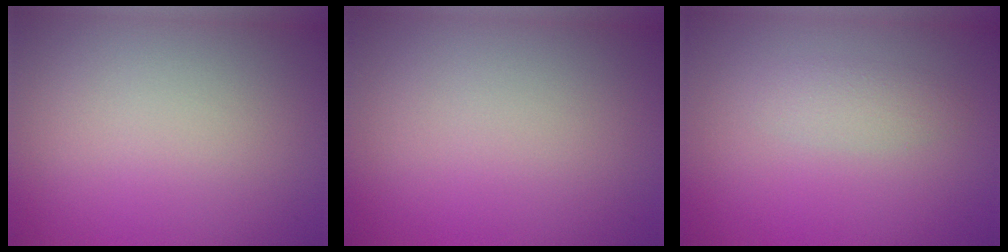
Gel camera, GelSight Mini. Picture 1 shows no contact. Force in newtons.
{"total": 0.0}
{"total": 1.6, "press": 1.6, "slide": 0.1}